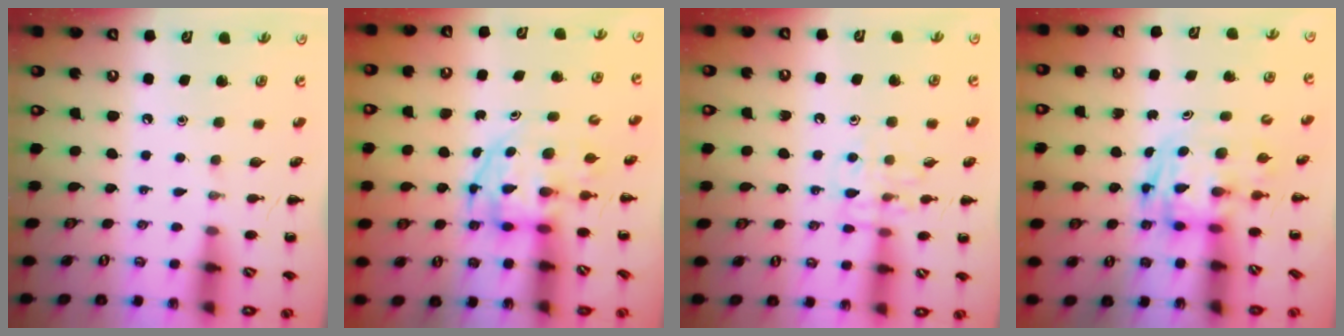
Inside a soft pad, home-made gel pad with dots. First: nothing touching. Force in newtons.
{"total": 3.5, "press": 3.4, "slide": 0.5}
{"total": 8.8, "press": 8.8, "slide": 0.6}
{"total": 2.7, "press": 2.6, "slide": 0.5}